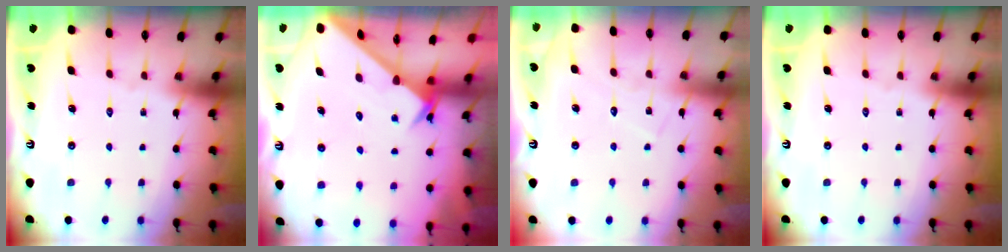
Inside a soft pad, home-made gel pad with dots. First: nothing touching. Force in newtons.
{"total": 2.4, "press": 2.4, "slide": 0.2}
{"total": 6.2, "press": 6.2, "slide": 0.5}
{"total": 0.0}